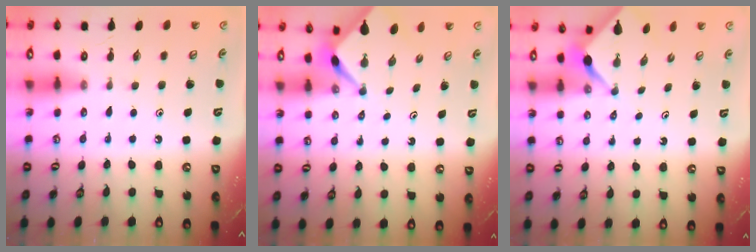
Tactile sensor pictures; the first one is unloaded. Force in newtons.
{"total": 2.4, "press": 2.3, "slide": 0.3}
{"total": 2.5, "press": 2.5, "slide": 0.3}